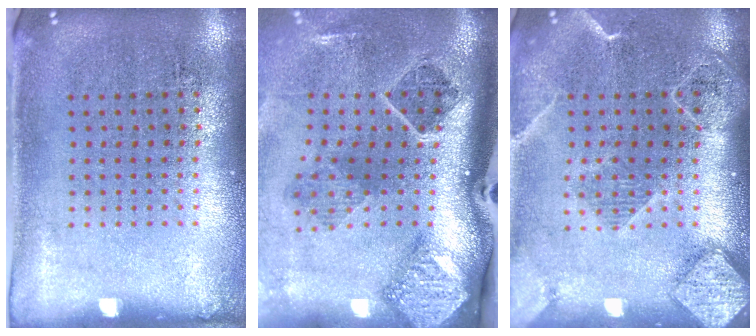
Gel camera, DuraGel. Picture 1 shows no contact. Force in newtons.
{"total": 3.1, "press": 1.9, "slide": 2.4}
{"total": 2.1, "press": 1.9, "slide": 0.9}